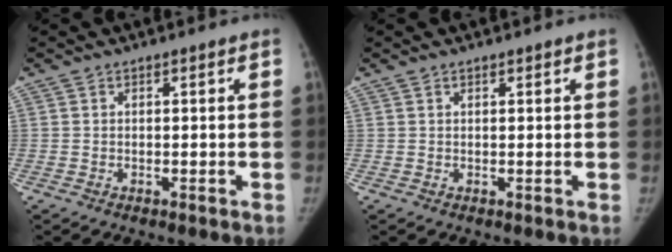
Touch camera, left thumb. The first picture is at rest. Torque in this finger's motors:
{"motor_torque": [-0.22, -0.14, -0.14, 0.20, 0.03]}